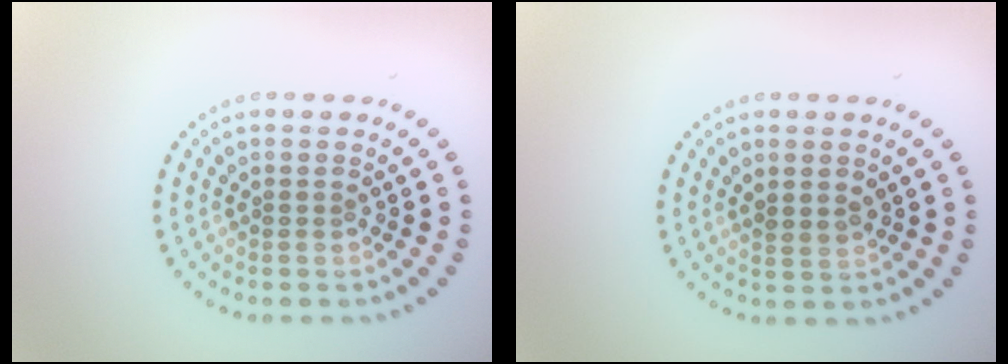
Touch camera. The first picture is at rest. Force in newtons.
{"total": 1.5, "press": 1.2, "slide": 0.8}